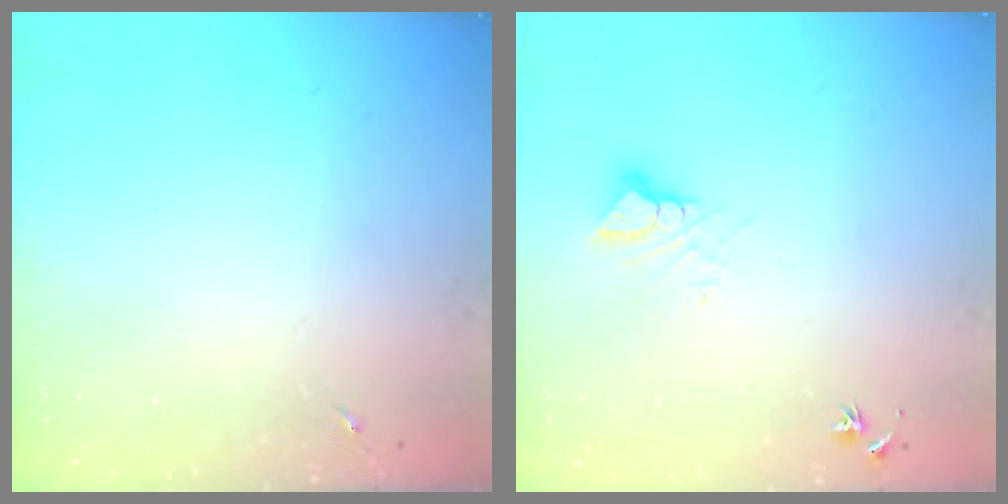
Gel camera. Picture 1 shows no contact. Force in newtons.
{"total": 5.1, "press": 5.1, "slide": 0.4}